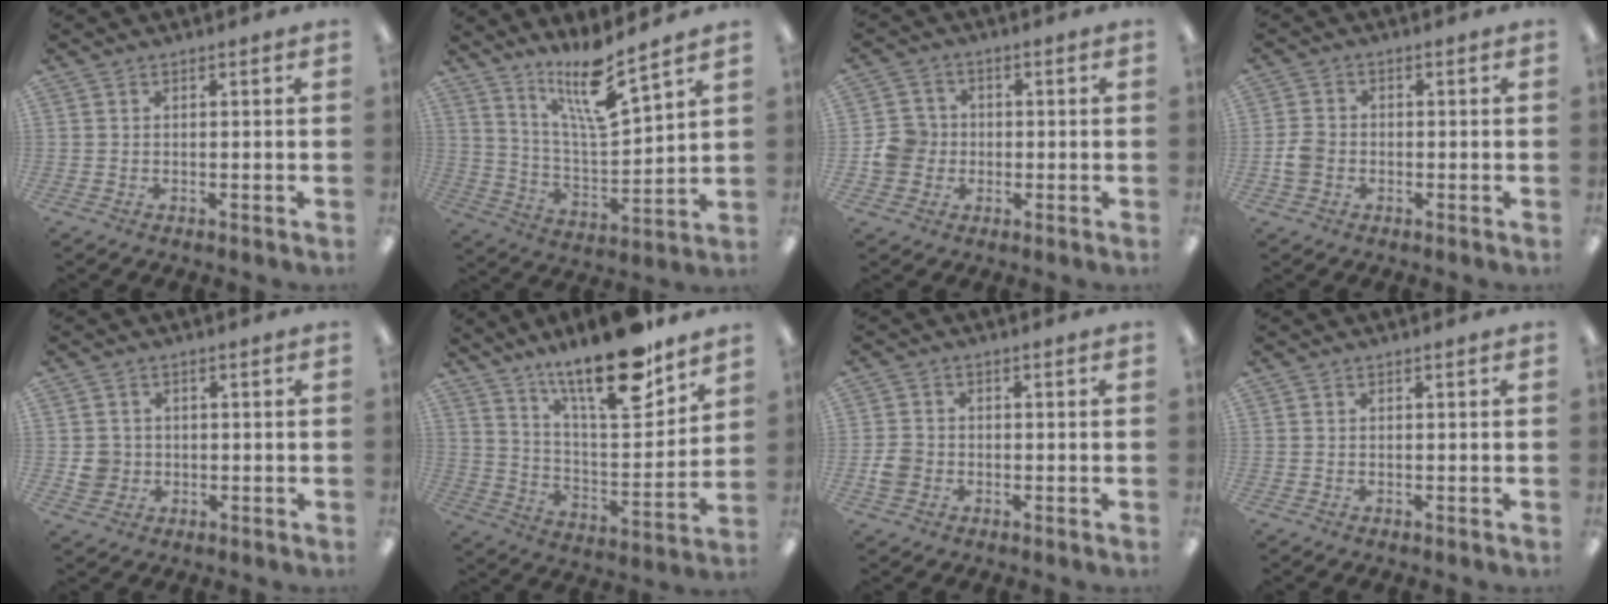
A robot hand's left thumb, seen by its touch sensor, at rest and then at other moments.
{"total": 14.3, "force": [11.1, 2.3, 8.7], "torque": [-0.158, -0.067, 0.184]}
{"total": 6.5, "force": [-0.7, 6.1, 1.9], "torque": [-0.027, 0.014, -0.010]}
{"total": 4.0, "force": [-1.1, 3.2, 2.1], "torque": [-0.039, 0.006, -0.020]}
{"total": 4.1, "force": [-0.2, 4.0, 0.9], "torque": [-0.012, 0.006, -0.003]}
{"total": 20.9, "force": [15.5, 5.4, 13.0], "torque": [-0.211, -0.100, 0.255]}
{"total": 3.6, "force": [-1.2, 3.0, 1.5], "torque": [-0.024, 0.008, -0.020]}
{"total": 0.0}